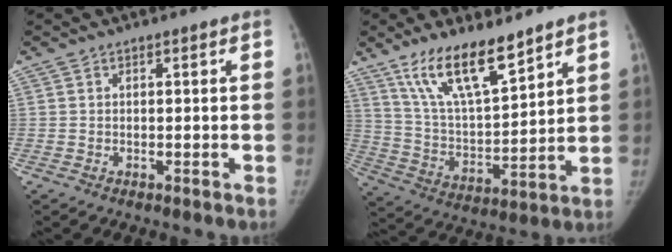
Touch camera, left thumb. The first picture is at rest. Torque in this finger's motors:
{"motor_torque": [0.18, 0.12, 1.43, -1.34, 0.12]}